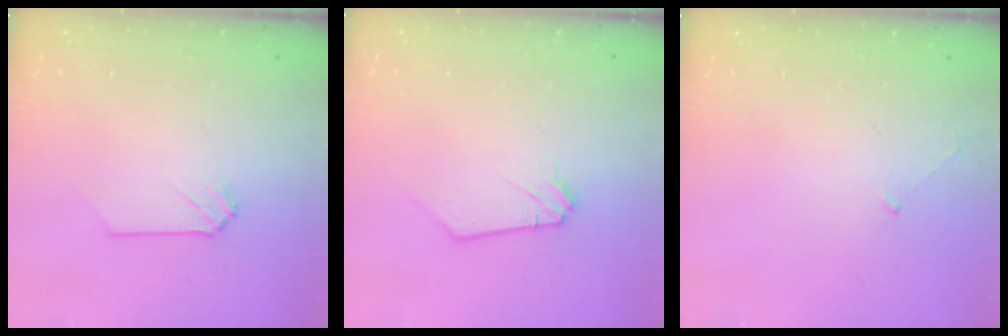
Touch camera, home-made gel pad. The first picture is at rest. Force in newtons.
{"total": 0.0}
{"total": 2.5, "press": 2.4, "slide": 0.6}